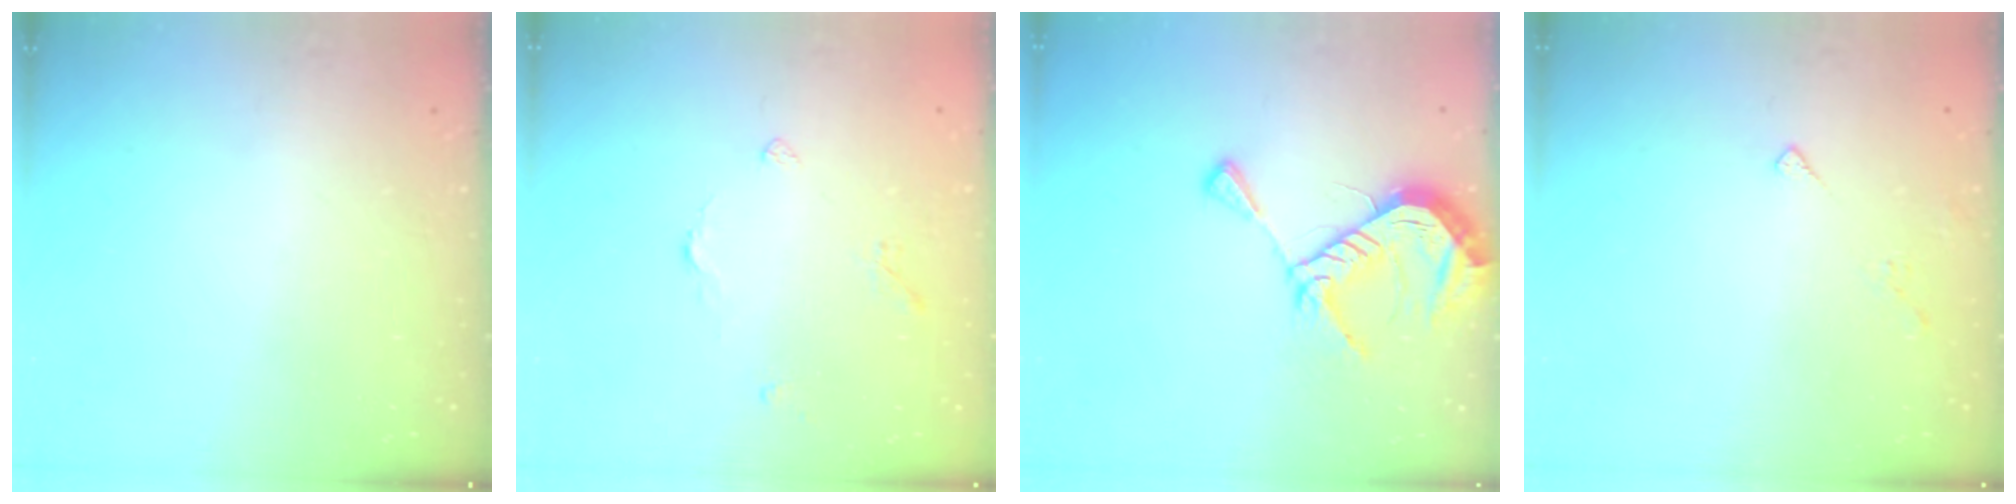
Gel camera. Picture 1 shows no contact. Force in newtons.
{"total": 4.0, "press": 4.0, "slide": 0.6}
{"total": 12.8, "press": 12.7, "slide": 1.2}
{"total": 2.5, "press": 2.4, "slide": 0.5}